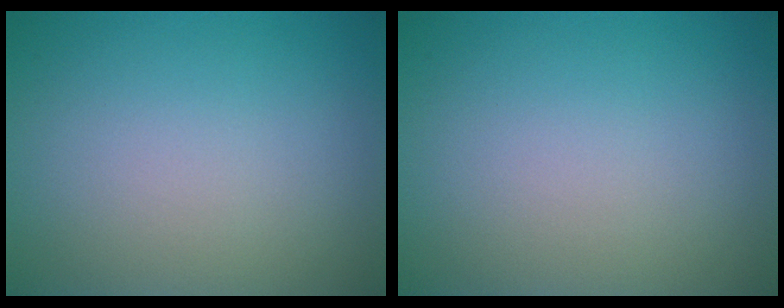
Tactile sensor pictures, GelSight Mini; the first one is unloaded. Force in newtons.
{"total": 0.0}